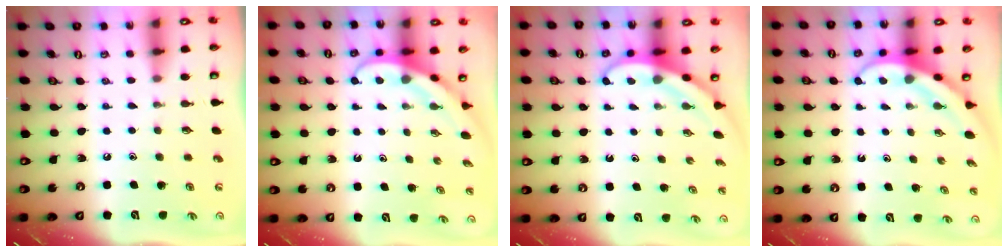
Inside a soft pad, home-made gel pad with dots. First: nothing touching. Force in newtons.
{"total": 4.0, "press": 4.0, "slide": 0.3}
{"total": 3.8, "press": 3.8, "slide": 0.4}
{"total": 4.0, "press": 4.0, "slide": 0.4}